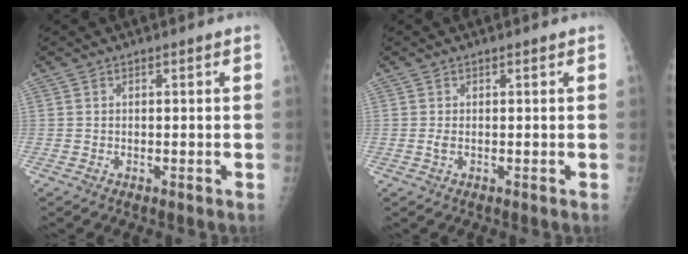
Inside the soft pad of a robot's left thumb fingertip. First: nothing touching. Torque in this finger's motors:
{"motor_torque": [-0.18, 0.08, 0.07, -0.01, 0.01]}